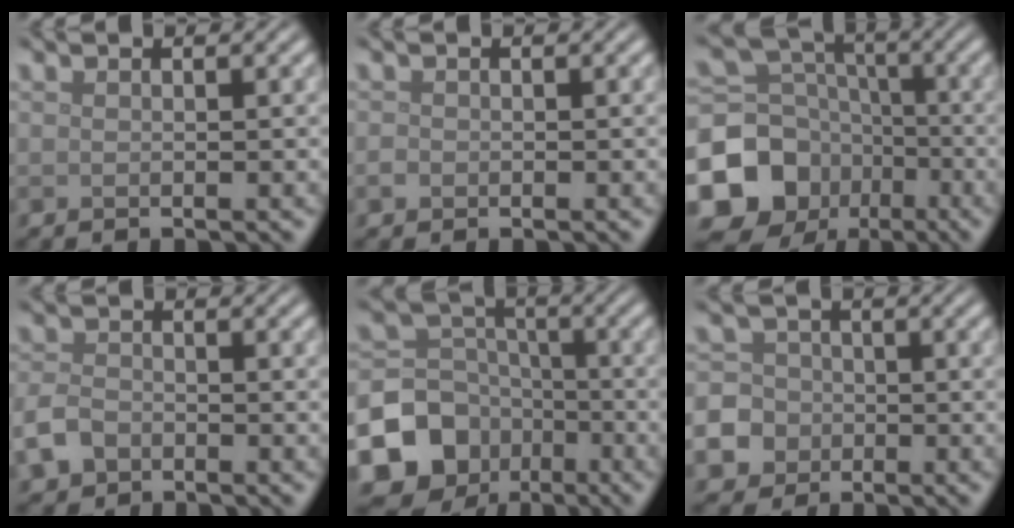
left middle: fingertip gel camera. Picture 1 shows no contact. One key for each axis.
{"total": 0.6, "fx": -0.3, "fy": 0.6, "fz": 0.2, "tx": -0.001, "ty": -0.002, "tz": -0.006}
{"total": 12.8, "fx": -5.7, "fy": 10.7, "fz": 4.2, "tx": -0.112, "ty": -0.015, "tz": -0.113}
{"total": 2.8, "fx": -1.5, "fy": 1.9, "fz": 1.3, "tx": -0.030, "ty": -0.003, "tz": -0.037}
{"total": 11.7, "fx": -5.7, "fy": 9.6, "fz": 3.4, "tx": -0.079, "ty": -0.026, "tz": -0.113}
{"total": 10.3, "fx": -4.4, "fy": 9.0, "fz": 2.3, "tx": -0.066, "ty": -0.028, "tz": -0.107}